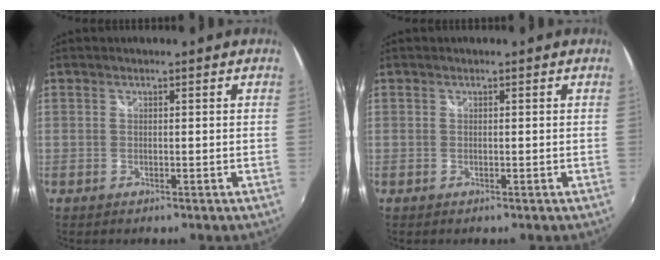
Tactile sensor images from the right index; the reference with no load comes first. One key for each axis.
{"total": 0.0}